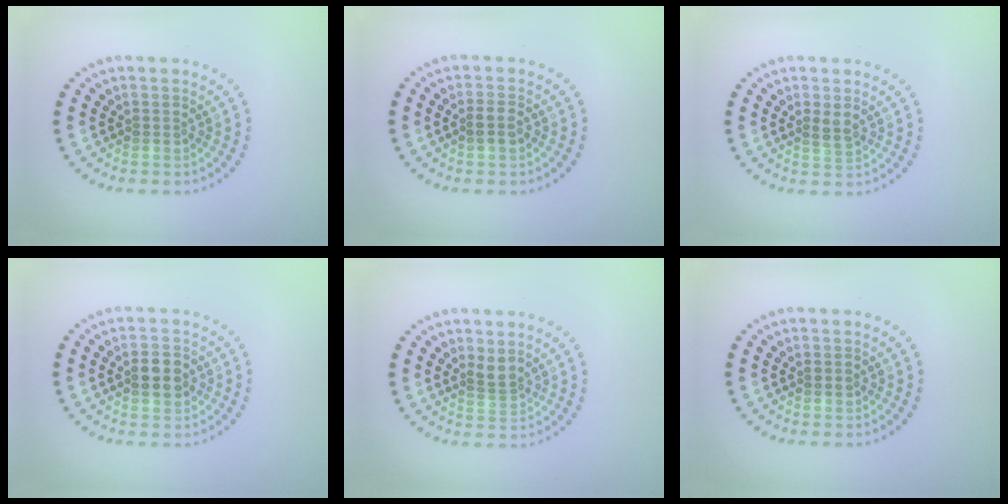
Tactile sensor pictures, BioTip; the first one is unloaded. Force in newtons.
{"total": 1.8, "press": 1.7, "slide": 0.6}
{"total": 1.4, "press": 1.3, "slide": 0.5}
{"total": 2.9, "press": 2.9, "slide": 0.1}
{"total": 1.8, "press": 1.5, "slide": 1.1}
{"total": 1.1, "press": 1.1, "slide": 0.1}